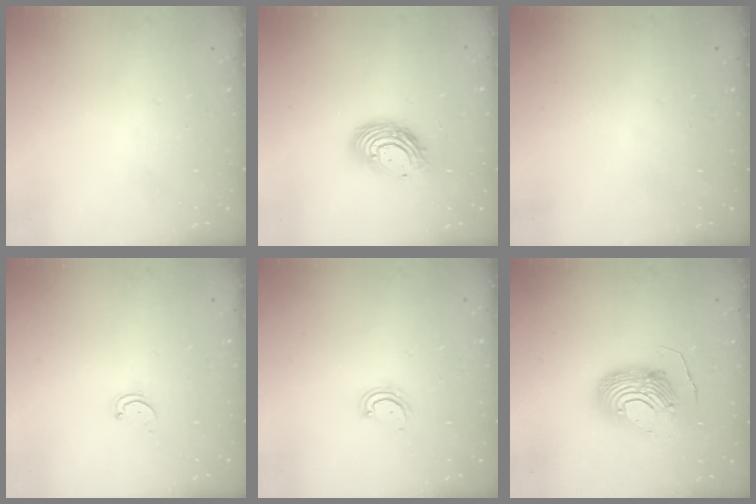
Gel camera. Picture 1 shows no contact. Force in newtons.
{"total": 12.1, "press": 12.0, "slide": 1.1}
{"total": 0.0}
{"total": 1.6, "press": 1.6, "slide": 0.4}
{"total": 4.1, "press": 4.1, "slide": 0.3}
{"total": 12.2, "press": 12.2, "slide": 1.2}